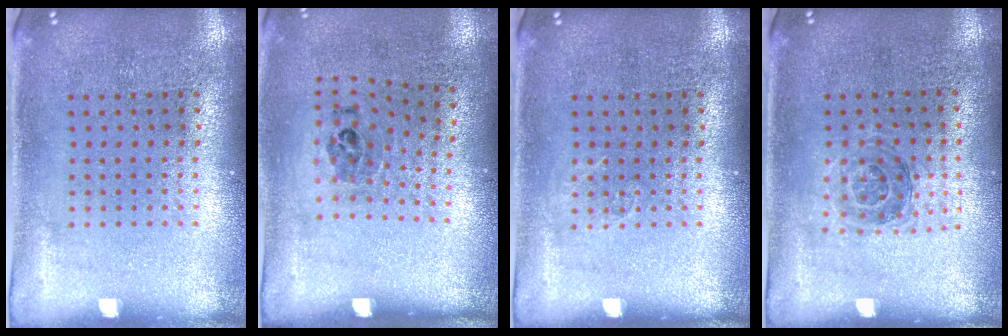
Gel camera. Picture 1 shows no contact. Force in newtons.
{"total": 1.1, "press": 0.7, "slide": 0.8}
{"total": 0.6, "press": 0.5, "slide": 0.2}
{"total": 1.1, "press": 1.0, "slide": 0.3}